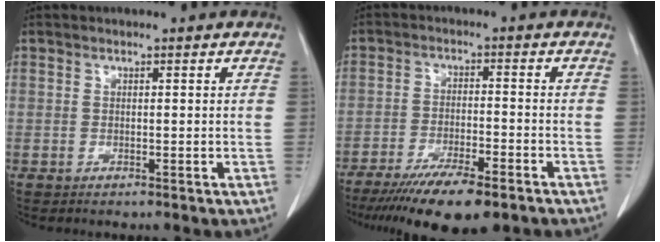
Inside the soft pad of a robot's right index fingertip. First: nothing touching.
{"total": 12.4, "force": [-9.2, 2.2, 8.0], "torque": [-0.127, -0.025, -0.145]}